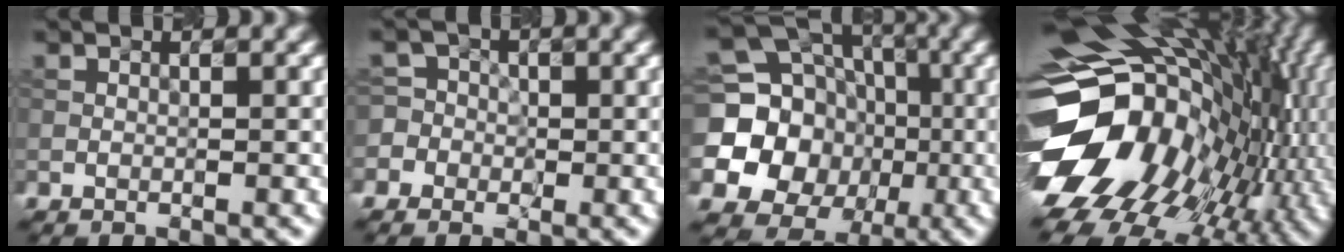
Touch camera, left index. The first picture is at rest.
{"total": 4.2, "force": [-1.6, 3.9, 0.6], "torque": [0.008, 0.019, -0.054]}
{"total": 15.9, "force": [-0.5, 14.8, 5.8], "torque": [-0.161, 0.008, -0.025]}
{"total": 17.3, "force": [-2.2, 12.0, 12.4], "torque": [-0.231, -0.006, -0.039]}